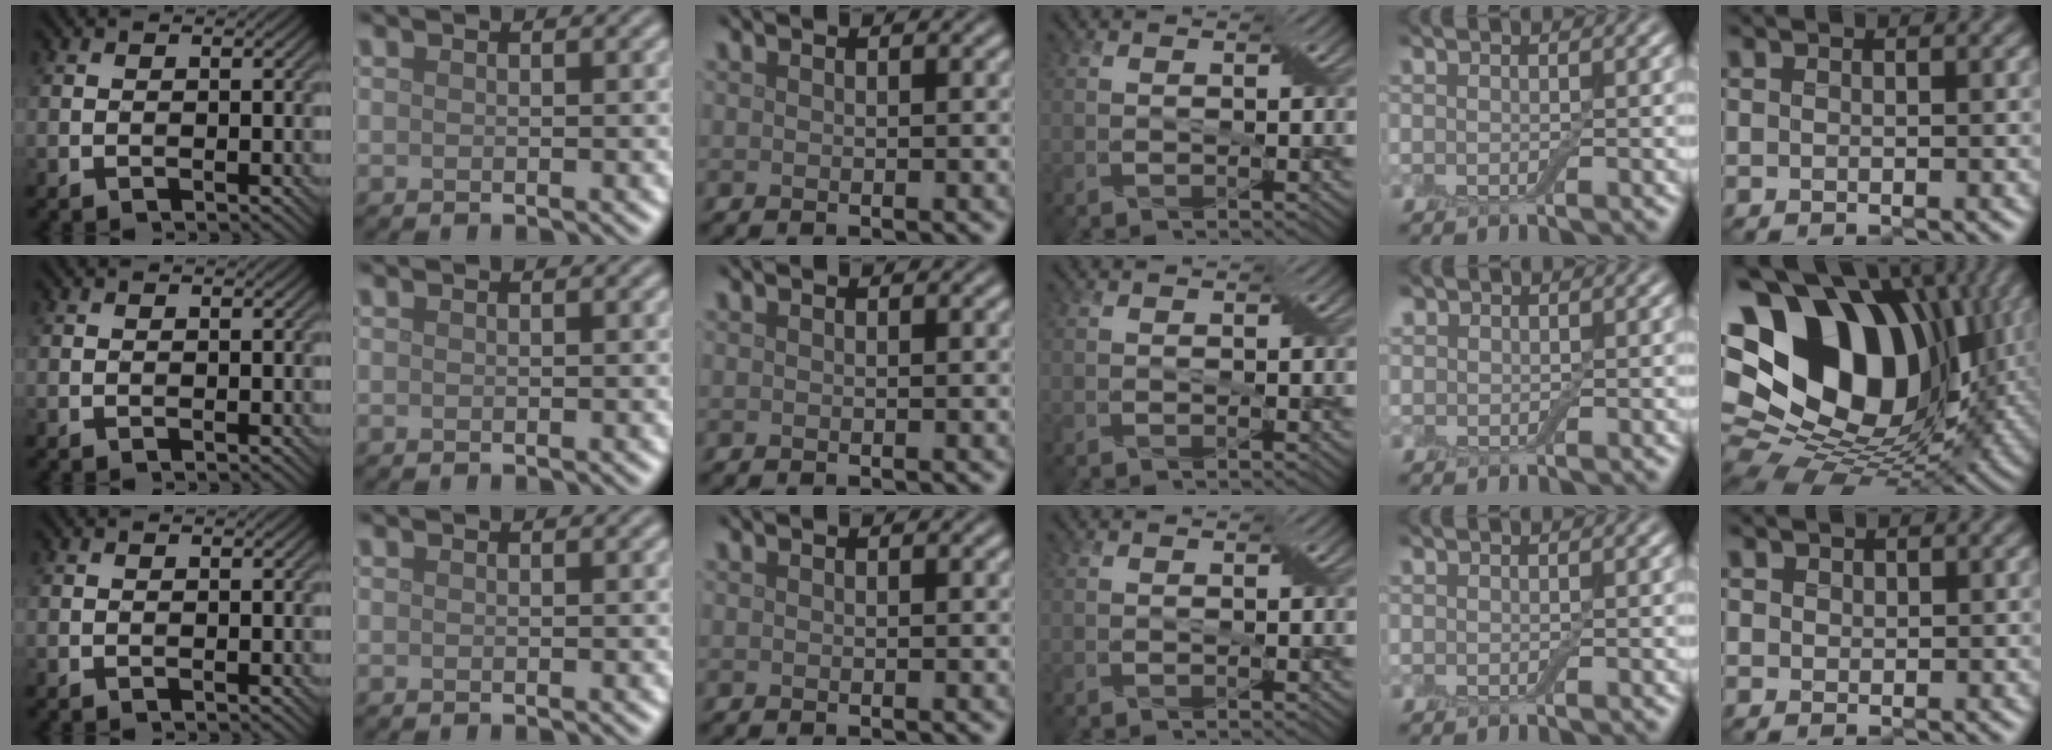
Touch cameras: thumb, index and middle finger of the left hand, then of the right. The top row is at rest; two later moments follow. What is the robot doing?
{"motion": "extract", "object": "drawer"}